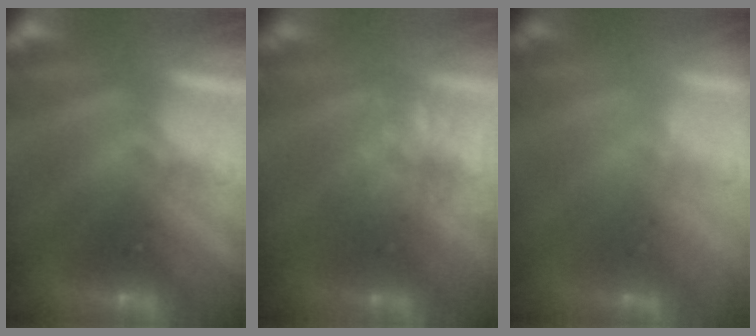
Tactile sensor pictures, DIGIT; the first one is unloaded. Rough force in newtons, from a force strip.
{"total": 4.6}
{"total": 1.5}